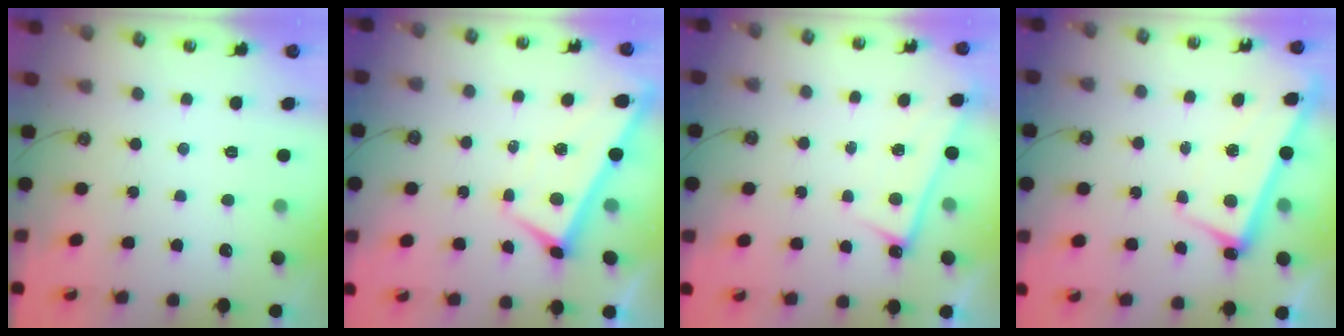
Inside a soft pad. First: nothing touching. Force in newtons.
{"total": 1.9, "press": 1.9, "slide": 0.2}
{"total": 0.7, "press": 0.5, "slide": 0.4}
{"total": 2.4, "press": 2.3, "slide": 0.5}